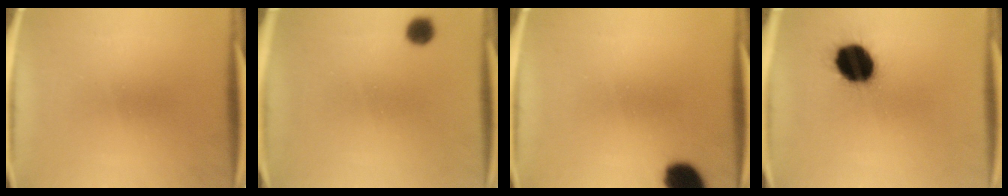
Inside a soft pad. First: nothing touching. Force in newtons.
{"total": 3.2}
{"total": 8.6}
{"total": 14.7}